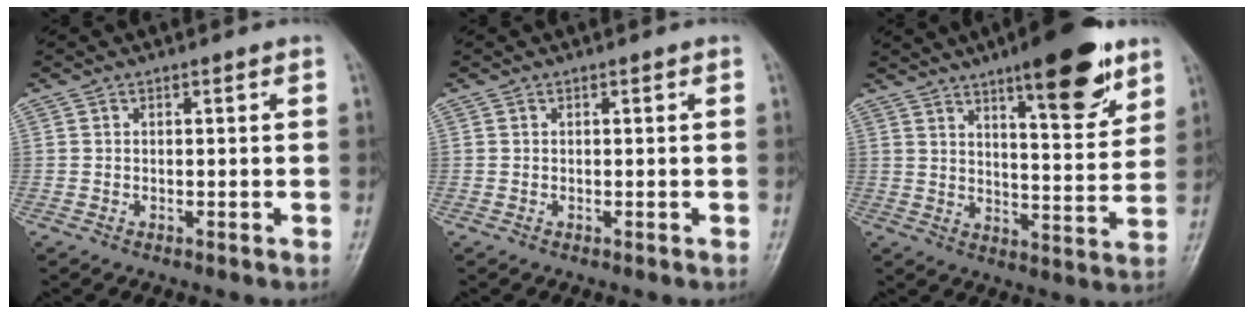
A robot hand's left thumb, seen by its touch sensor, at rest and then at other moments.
{"total": 0.0}
{"total": 15.9, "force": [9.7, 4.5, 11.7], "torque": [-0.135, -0.053, 0.142]}